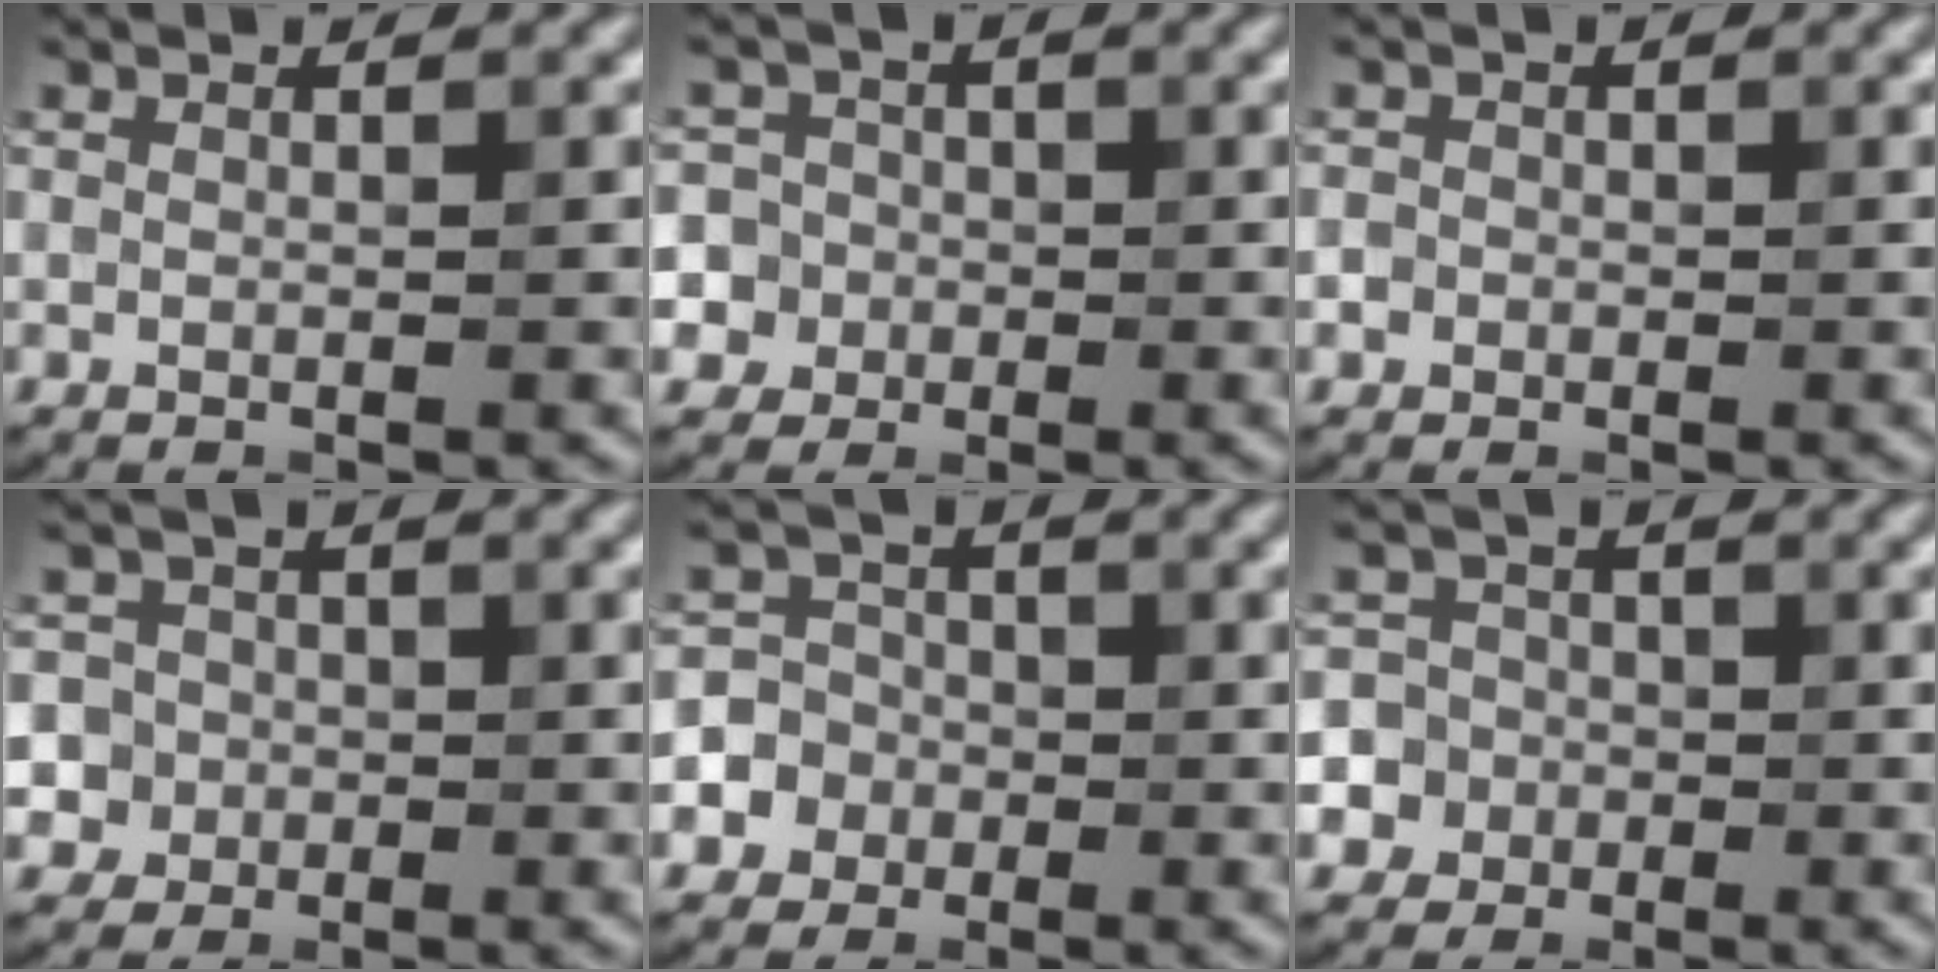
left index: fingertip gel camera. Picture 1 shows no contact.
{"total": 8.4, "force": [-2.0, 7.9, 2.0], "torque": [-0.053, 0.019, -0.072]}
{"total": 1.5, "force": [-0.5, 1.4, 0.3], "torque": [0.012, 0.017, -0.025]}
{"total": 7.7, "force": [-1.1, 7.4, 1.9], "torque": [-0.043, 0.023, -0.048]}
{"total": 4.4, "force": [-1.5, 4.1, 0.3], "torque": [0.012, 0.016, -0.041]}
{"total": 8.0, "force": [-2.8, 7.4, 1.3], "torque": [-0.038, 0.005, -0.080]}